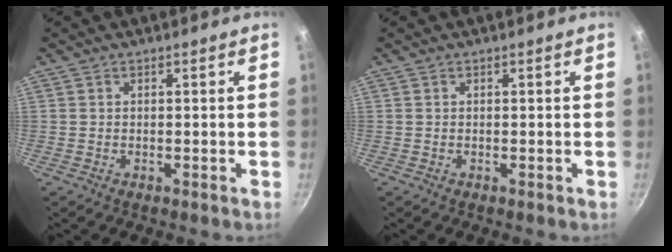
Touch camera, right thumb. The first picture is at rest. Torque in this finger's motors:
{"motor_torque": [-0.19, -0.12, 0.06, 0.00, 0.01]}